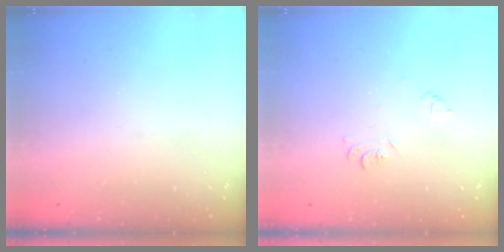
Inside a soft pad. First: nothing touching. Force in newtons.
{"total": 4.9, "press": 4.9, "slide": 0.7}